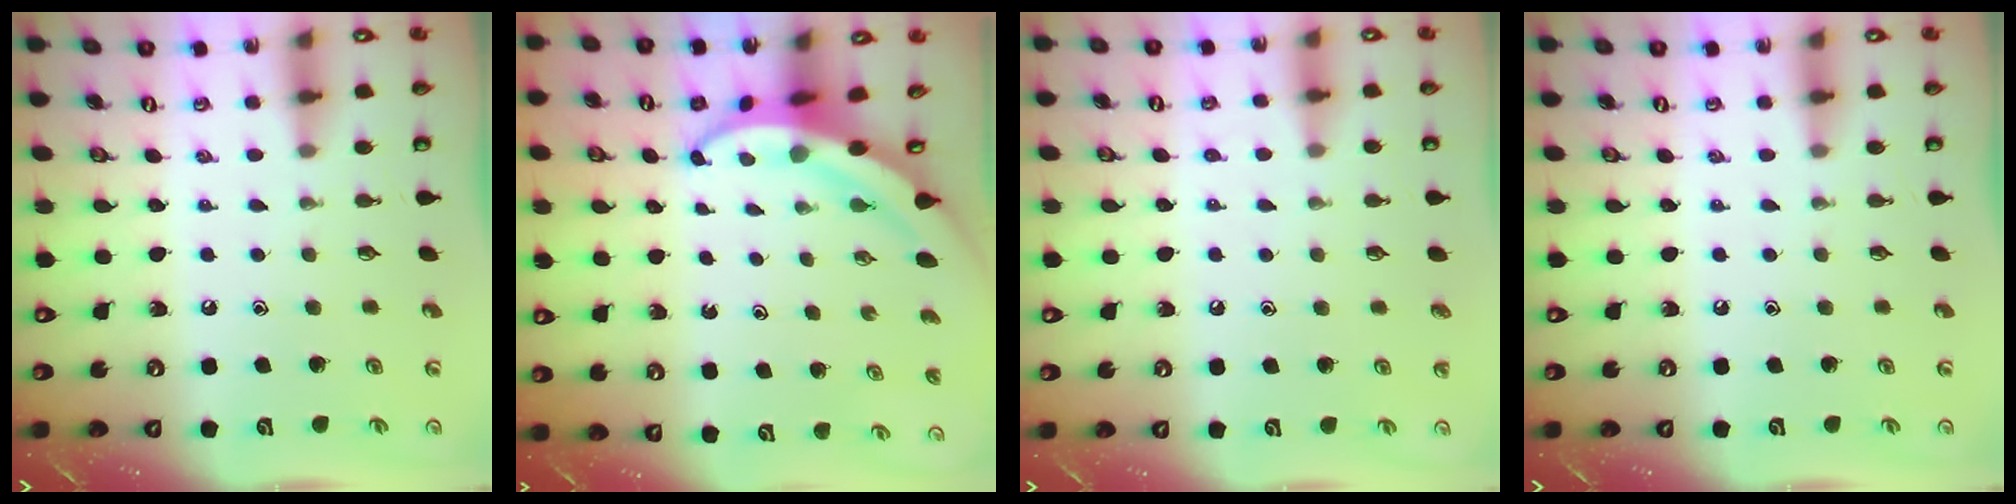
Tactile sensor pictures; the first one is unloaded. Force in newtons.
{"total": 4.3, "press": 4.3, "slide": 0.5}
{"total": 3.4, "press": 3.4, "slide": 0.4}
{"total": 0.0}